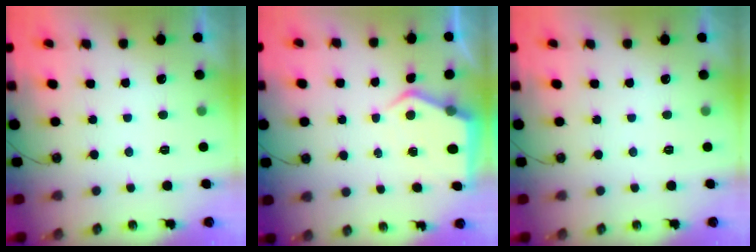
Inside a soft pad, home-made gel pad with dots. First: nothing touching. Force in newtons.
{"total": 6.4, "press": 6.4, "slide": 0.4}
{"total": 0.0}